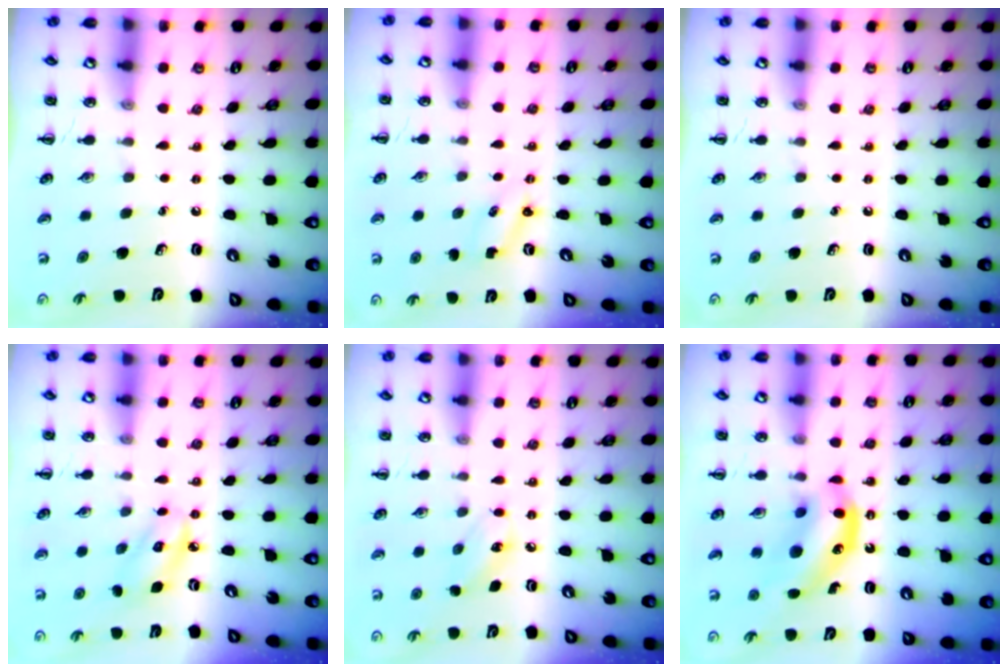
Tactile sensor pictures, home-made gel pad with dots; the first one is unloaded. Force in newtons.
{"total": 2.1, "press": 2.0, "slide": 0.6}
{"total": 0.0}
{"total": 5.5, "press": 5.4, "slide": 1.0}
{"total": 7.0, "press": 6.9, "slide": 1.5}
{"total": 11.5, "press": 11.1, "slide": 3.0}